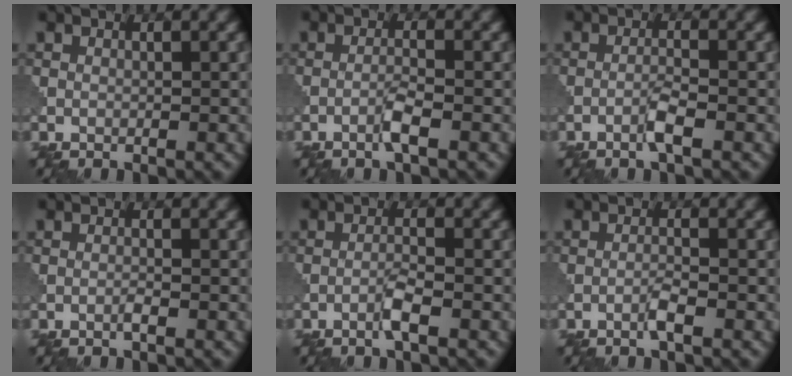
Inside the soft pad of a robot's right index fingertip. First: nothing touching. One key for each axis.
{"total": 1.9, "fx": -1.0, "fy": 0.0, "fz": 1.6, "tx": -0.030, "ty": 0.007, "tz": -0.024}
{"total": 1.9, "fx": -1.1, "fy": 0.0, "fz": 1.6, "tx": -0.031, "ty": 0.007, "tz": -0.024}
{"total": 0.7, "fx": -0.4, "fy": 0.0, "fz": 0.6, "tx": -0.013, "ty": 0.002, "tz": -0.011}
{"total": 1.9, "fx": -1.1, "fy": 0.0, "fz": 1.6, "tx": -0.031, "ty": 0.006, "tz": -0.024}
{"total": 1.5, "fx": -0.8, "fy": 0.0, "fz": 1.2, "tx": -0.023, "ty": 0.005, "tz": -0.020}